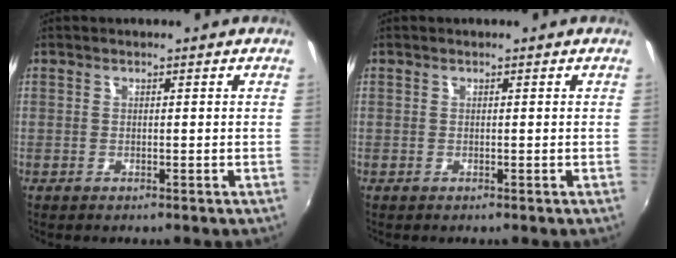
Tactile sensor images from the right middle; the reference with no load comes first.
{"total": 0.0}